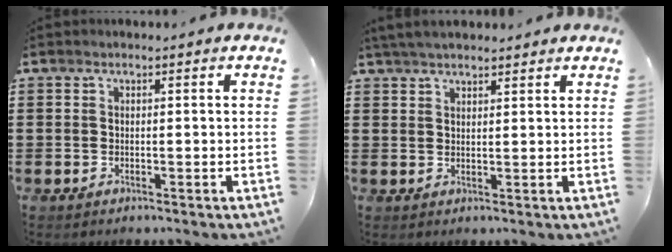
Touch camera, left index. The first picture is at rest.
{"total": 3.4, "force": [3.1, 0.5, 1.3], "torque": [-0.032, -0.001, 0.059]}